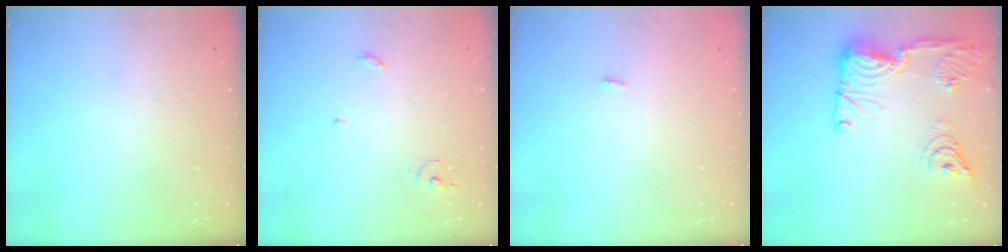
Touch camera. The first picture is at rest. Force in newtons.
{"total": 3.8, "press": 3.8, "slide": 0.4}
{"total": 2.8, "press": 1.8, "slide": 2.2}
{"total": 21.8, "press": 20.6, "slide": 6.9}